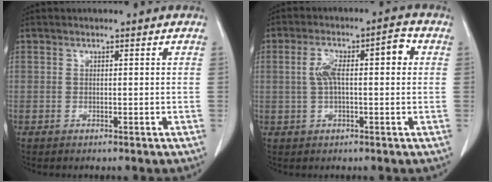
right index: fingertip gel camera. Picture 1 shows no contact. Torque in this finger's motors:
{"motor_torque": [0.33, 0.18, 0.20, 0.05]}